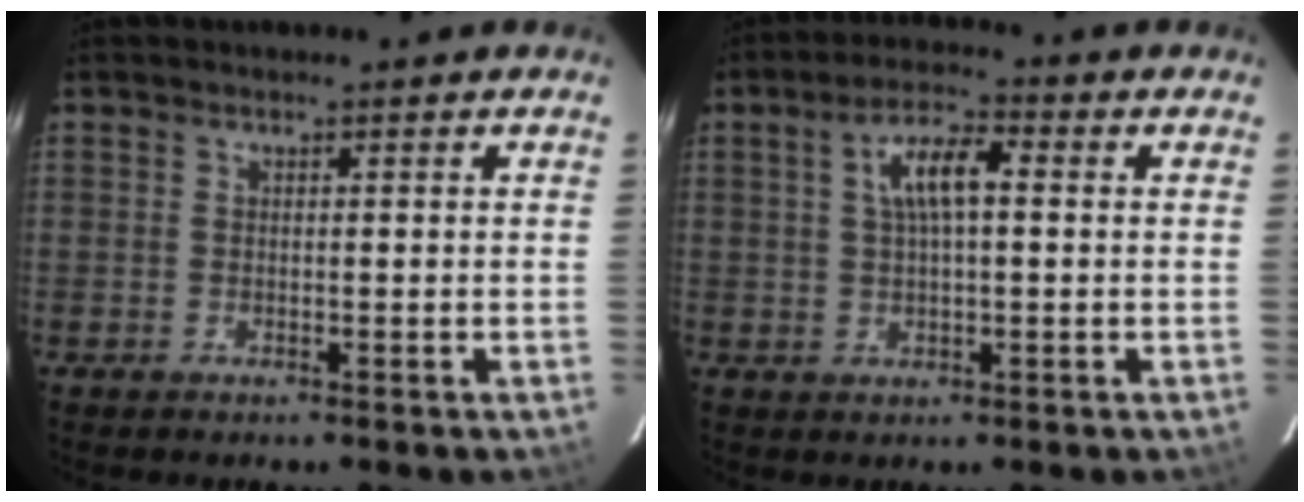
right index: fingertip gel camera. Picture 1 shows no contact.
{"total": 6.8, "force": [1.2, 2.5, 6.2], "torque": [-0.117, 0.017, 0.025]}